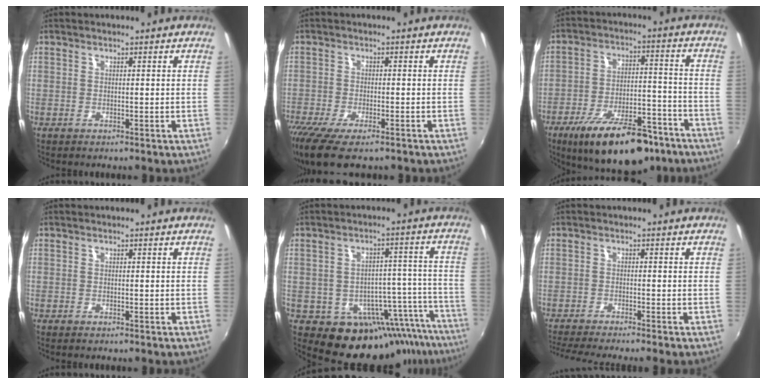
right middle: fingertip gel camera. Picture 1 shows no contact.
{"total": 11.1, "force": [-8.0, 3.4, 7.0], "torque": [-0.161, -0.049, -0.141]}
{"total": 20.2, "force": [-14.4, 7.4, 12.1], "torque": [-0.203, -0.015, -0.207]}
{"total": 0.6, "force": [-0.6, 0.2, 0.2], "torque": [-0.005, -0.004, -0.011]}
{"total": 15.3, "force": [-12.4, 8.2, 3.9], "torque": [-0.045, 0.038, -0.147]}
{"total": 7.6, "force": [-6.8, -0.8, 3.4], "torque": [-0.084, -0.026, -0.112]}